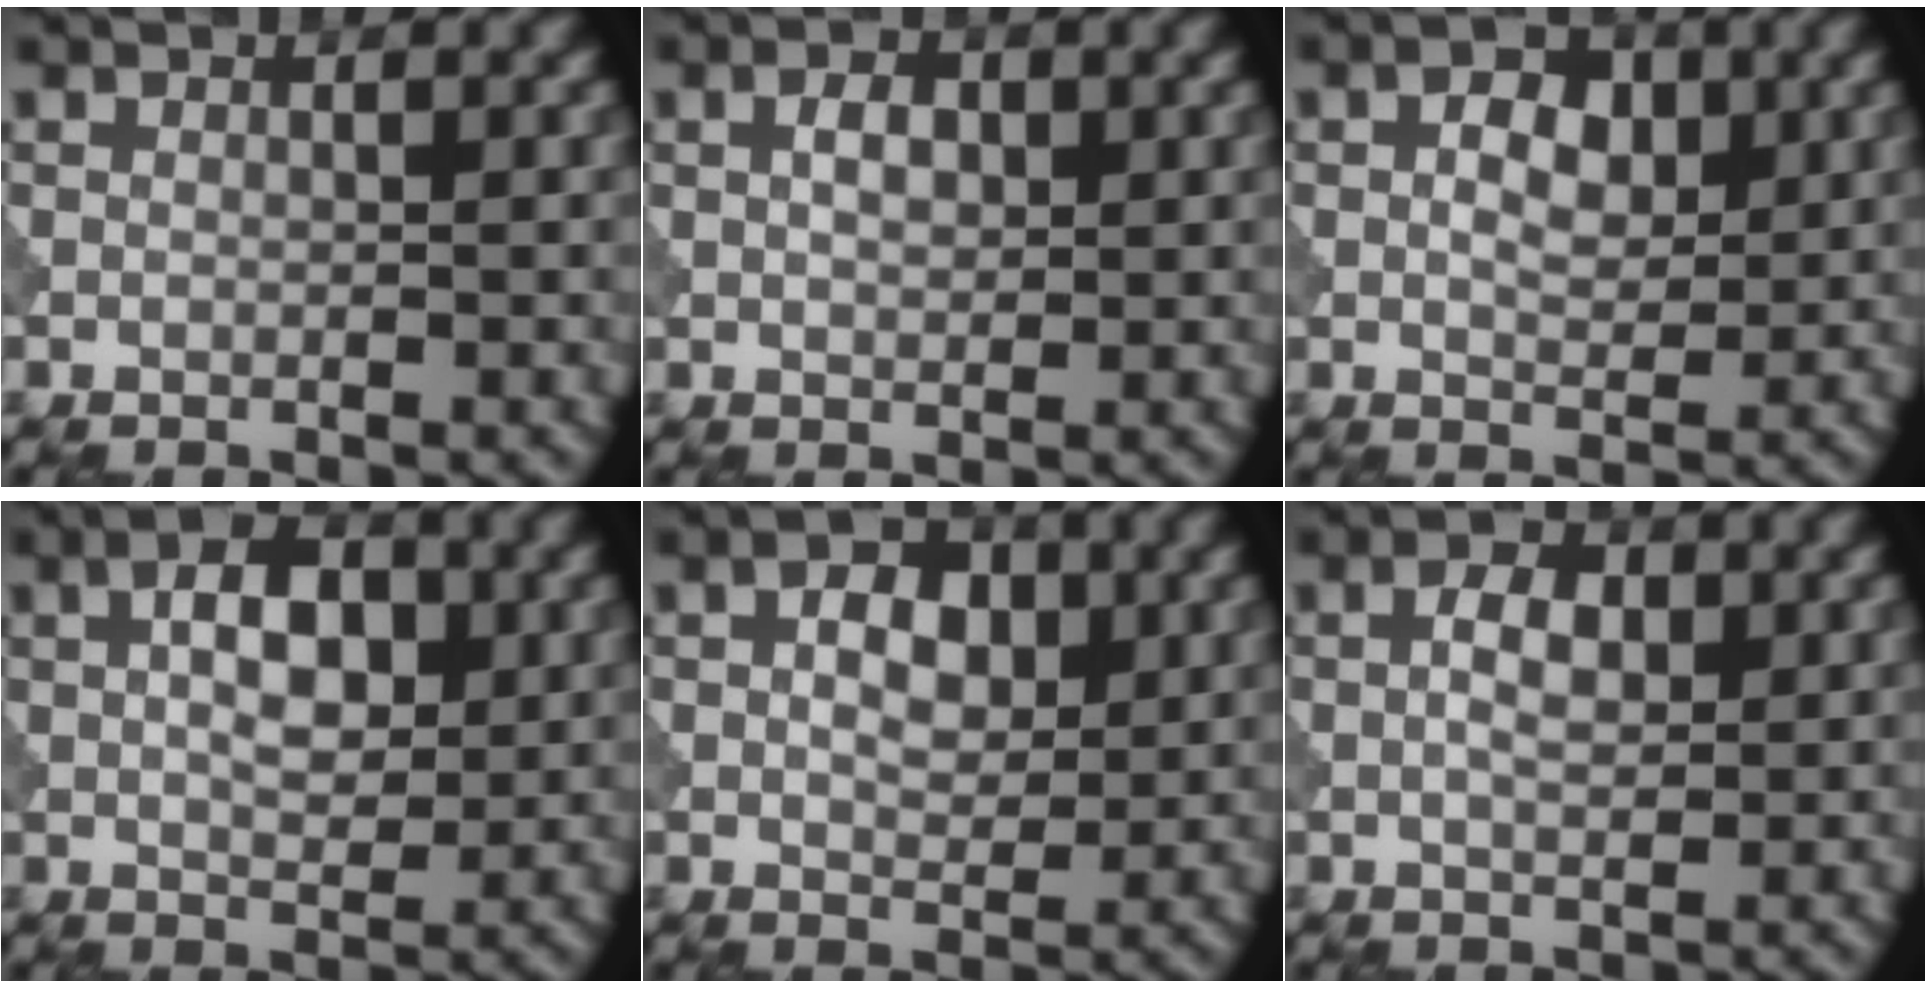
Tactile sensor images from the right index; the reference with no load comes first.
{"total": 2.1, "force": [0.4, 1.3, 1.7], "torque": [-0.031, 0.003, 0.005]}
{"total": 3.5, "force": [0.7, 2.1, 2.7], "torque": [-0.045, 0.001, 0.009]}
{"total": 5.1, "force": [1.0, 2.8, 4.2], "torque": [-0.067, 0.005, 0.012]}
{"total": 3.9, "force": [0.7, 2.4, 3.0], "torque": [-0.049, 0.002, 0.010]}
{"total": 2.9, "force": [0.4, 1.5, 2.4], "torque": [-0.047, 0.003, 0.004]}